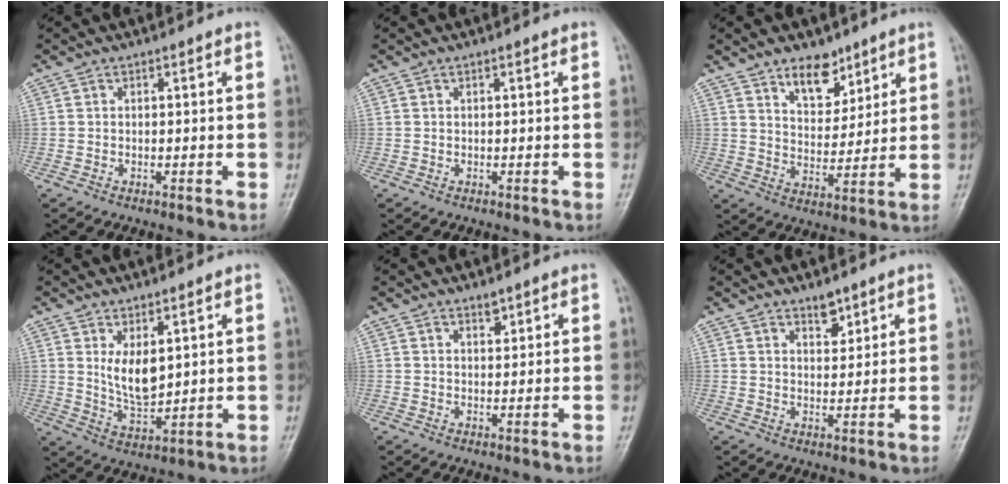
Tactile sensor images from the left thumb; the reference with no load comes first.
{"total": 0.0}
{"total": 8.4, "force": [5.8, 4.6, 4.1], "torque": [-0.031, -0.042, 0.101]}
{"total": 7.4, "force": [2.6, 3.6, 5.9], "torque": [-0.091, -0.028, 0.060]}
{"total": 1.8, "force": [1.4, 0.7, 0.8], "torque": [-0.004, -0.009, 0.021]}
{"total": 3.5, "force": [2.6, 1.6, 1.8], "torque": [-0.012, -0.018, 0.043]}